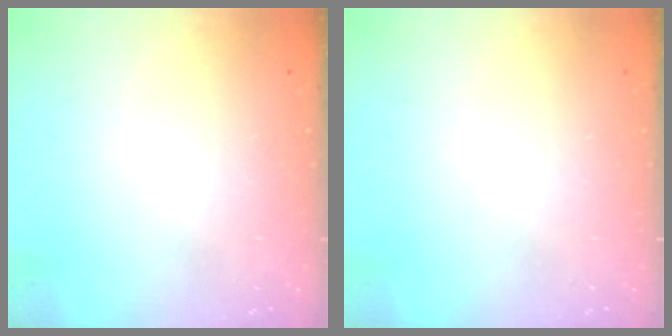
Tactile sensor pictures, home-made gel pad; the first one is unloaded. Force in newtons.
{"total": 0.0}